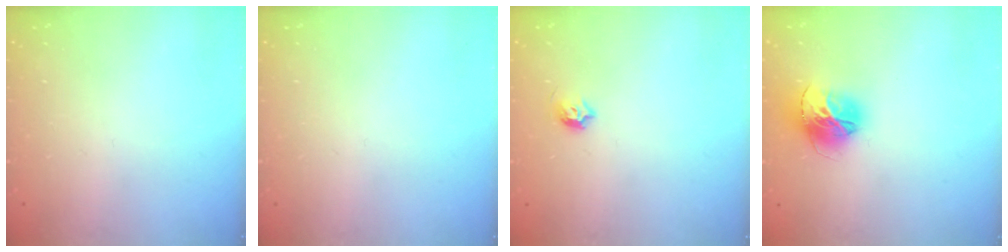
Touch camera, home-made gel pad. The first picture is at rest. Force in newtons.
{"total": 0.0}
{"total": 4.7, "press": 4.6, "slide": 1.2}
{"total": 15.1, "press": 15.0, "slide": 1.5}